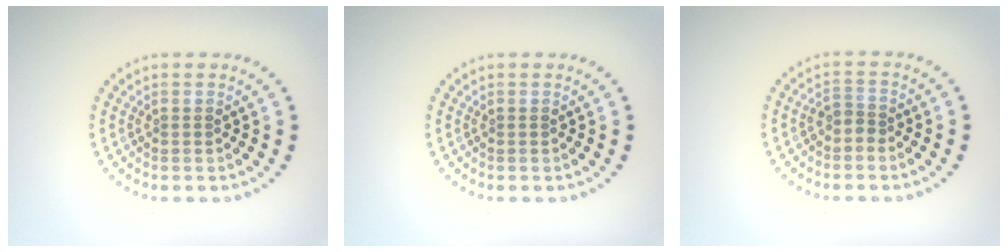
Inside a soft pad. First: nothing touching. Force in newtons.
{"total": 0.0}
{"total": 1.5, "press": 1.1, "slide": 1.0}